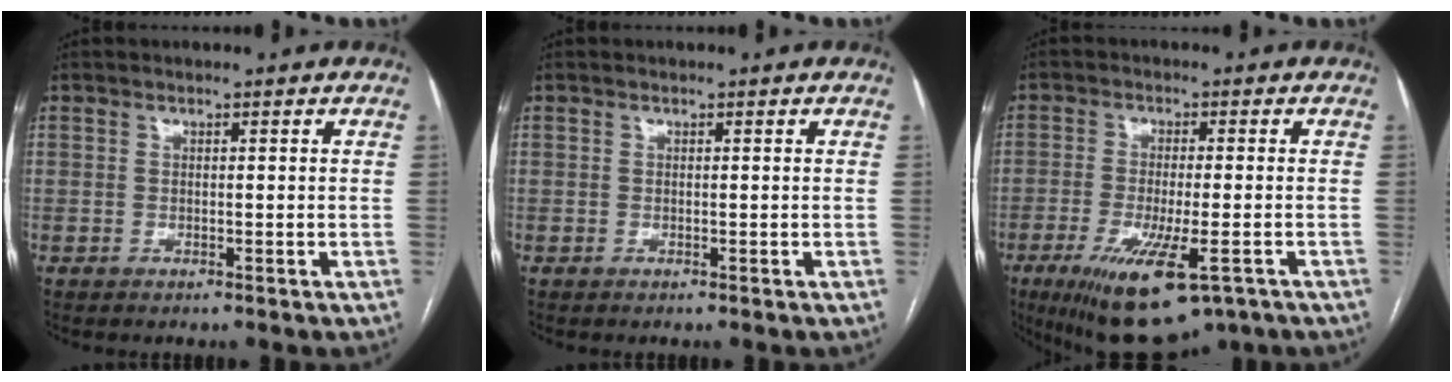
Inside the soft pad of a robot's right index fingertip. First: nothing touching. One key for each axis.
{"total": 0.0}
{"total": 13.8, "fx": -7.8, "fy": 3.7, "fz": 10.8, "tx": -0.178, "ty": -0.032, "tz": -0.116}